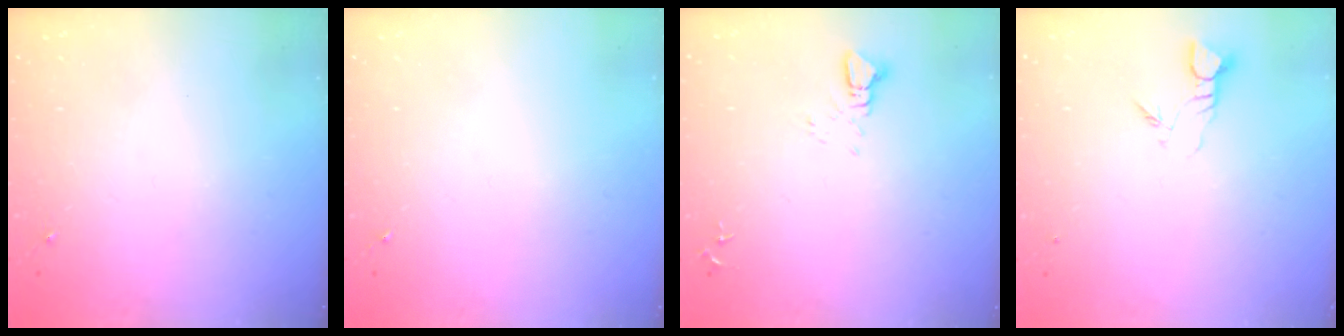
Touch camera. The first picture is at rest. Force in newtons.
{"total": 0.0}
{"total": 2.5, "press": 2.5, "slide": 0.1}
{"total": 3.4, "press": 3.4, "slide": 0.2}